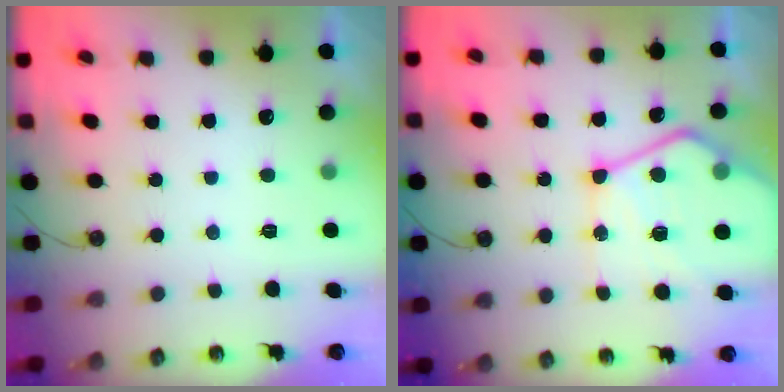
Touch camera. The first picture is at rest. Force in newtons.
{"total": 19.6, "press": 19.5, "slide": 1.8}